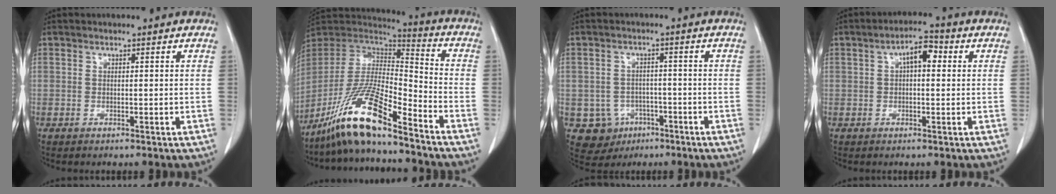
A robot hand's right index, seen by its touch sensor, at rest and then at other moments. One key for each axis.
{"total": 15.8, "fx": -11.6, "fy": 1.4, "fz": 10.6, "tx": -0.204, "ty": -0.009, "tz": -0.218}
{"total": 6.4, "fx": -2.3, "fy": 5.9, "fz": 1.0, "tx": -0.018, "ty": 0.009, "tz": -0.025}
{"total": 5.0, "fx": 1.3, "fy": 2.0, "fz": 4.4, "tx": -0.072, "ty": 0.022, "tz": 0.017}